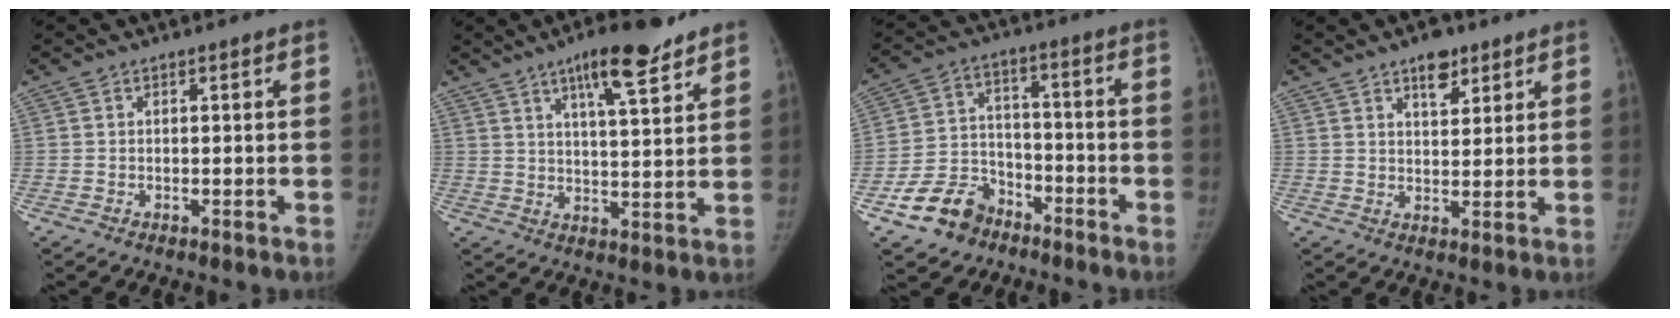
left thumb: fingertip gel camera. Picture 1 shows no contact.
{"total": 11.6, "force": [7.6, 2.6, 8.5], "torque": [-0.112, -0.037, 0.114]}
{"total": 10.4, "force": [-6.7, 7.3, 3.3], "torque": [-0.031, 0.053, -0.119]}
{"total": 5.5, "force": [3.6, 2.7, 3.2], "torque": [-0.022, -0.020, 0.054]}